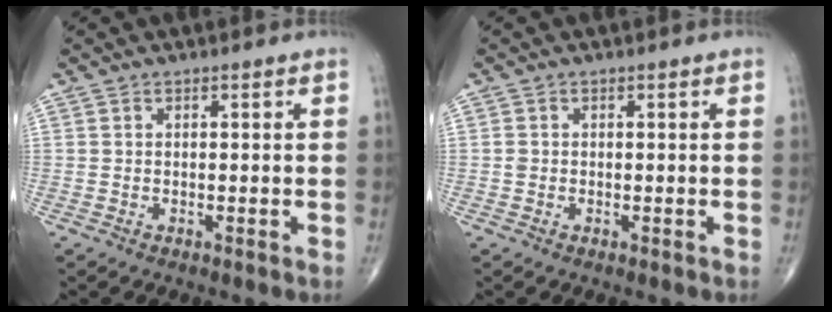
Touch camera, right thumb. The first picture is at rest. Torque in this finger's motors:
{"motor_torque": [0.21, 0.24, 0.29, -0.03, -0.01]}